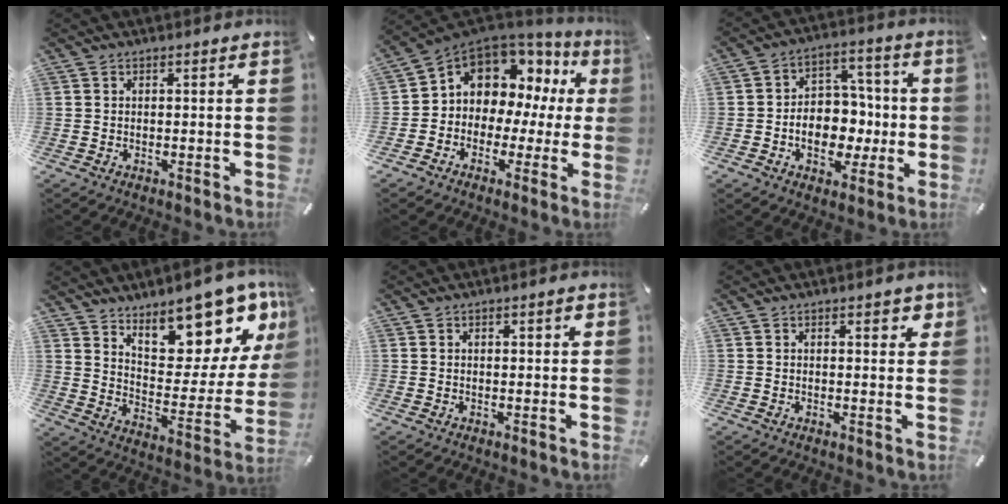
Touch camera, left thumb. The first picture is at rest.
{"total": 9.5, "force": [4.5, 7.8, 3.2], "torque": [-0.072, -0.045, 0.086]}
{"total": 11.1, "force": [-2.6, 9.2, 5.7], "torque": [-0.077, 0.023, -0.037]}
{"total": 16.7, "force": [13.6, 6.3, 7.2], "torque": [-0.079, -0.123, 0.227]}
{"total": 1.4, "force": [0.4, 0.6, 1.1], "torque": [-0.022, 0.005, 0.006]}
{"total": 2.4, "force": [1.1, 1.3, 1.7], "torque": [-0.019, 0.000, 0.015]}